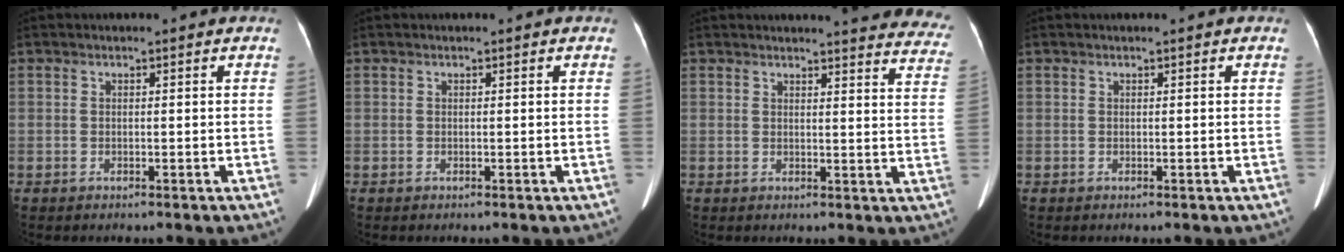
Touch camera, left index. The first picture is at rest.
{"total": 0.0}
{"total": 16.9, "force": [16.2, 2.1, 4.4], "torque": [-0.028, -0.080, 0.149]}
{"total": 0.0}